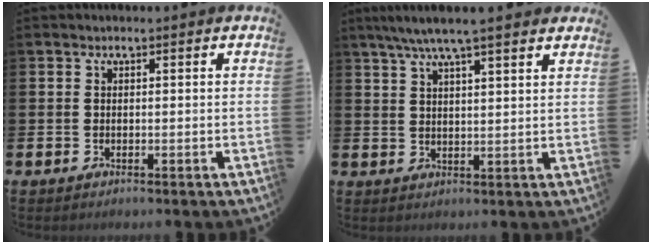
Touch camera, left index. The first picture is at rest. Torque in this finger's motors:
{"motor_torque": [1.00, -1.14, 1.01, 0.21]}